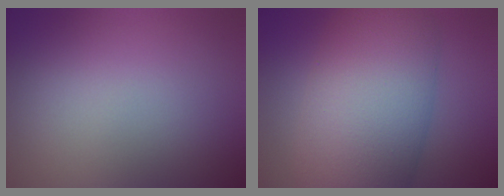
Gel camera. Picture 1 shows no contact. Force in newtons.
{"total": 10.8, "press": 10.8, "slide": 0.2}